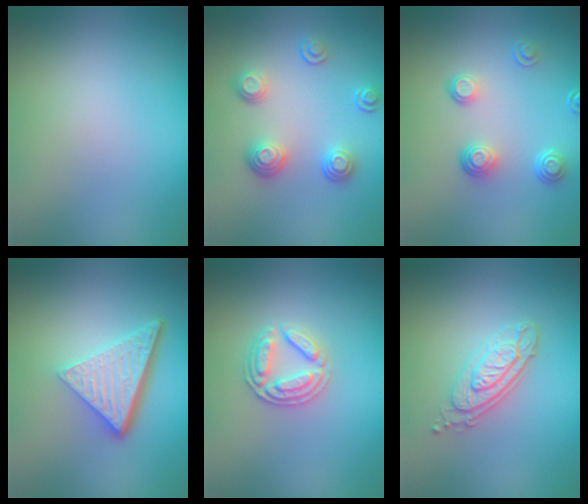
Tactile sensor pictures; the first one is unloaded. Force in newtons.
{"total": 3.4, "press": 2.6, "slide": 2.2}
{"total": 2.6, "press": 1.7, "slide": 2.0}
{"total": 5.5, "press": 3.8, "slide": 4.0}
{"total": 2.6, "press": 2.5, "slide": 0.6}
{"total": 3.3, "press": 2.7, "slide": 1.9}